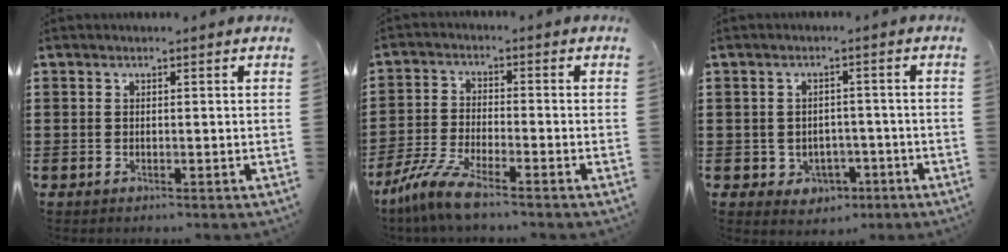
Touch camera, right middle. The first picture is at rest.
{"total": 6.7, "force": [-5.3, 0.5, 4.1], "torque": [-0.105, -0.018, -0.108]}
{"total": 2.5, "force": [-1.2, 2.1, 0.6], "torque": [-0.022, 0.003, -0.029]}